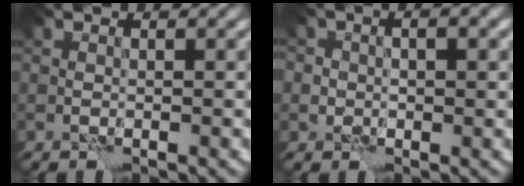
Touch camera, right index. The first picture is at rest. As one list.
[{"total": 2.6, "force": [0.4, 2.1, 1.5], "torque": [-0.003, 0.007, -0.012]}]